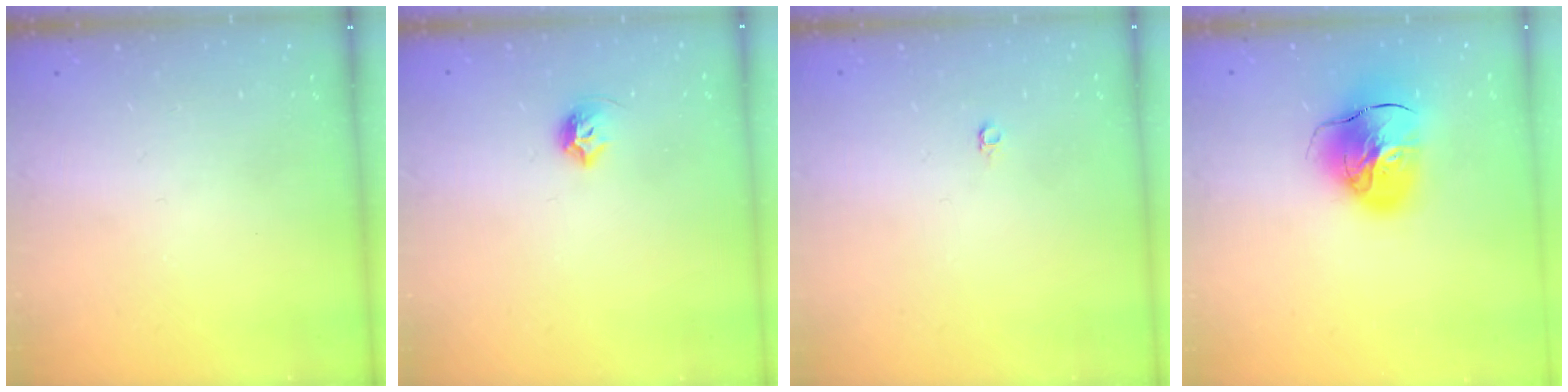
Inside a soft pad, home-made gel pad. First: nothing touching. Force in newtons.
{"total": 6.0, "press": 5.9, "slide": 1.1}
{"total": 3.3, "press": 3.3, "slide": 0.3}
{"total": 14.1, "press": 14.0, "slide": 2.0}